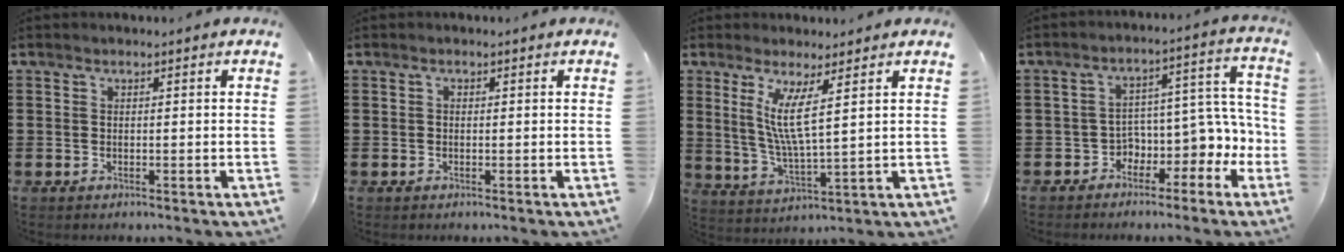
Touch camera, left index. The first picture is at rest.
{"total": 0.5, "force": [-0.1, 0.4, 0.4], "torque": [-0.009, -0.001, -0.002]}
{"total": 7.2, "force": [3.3, 0.7, 6.3], "torque": [-0.131, -0.009, 0.058]}
{"total": 3.8, "force": [-2.0, 3.0, 1.2], "torque": [-0.042, -0.018, -0.043]}